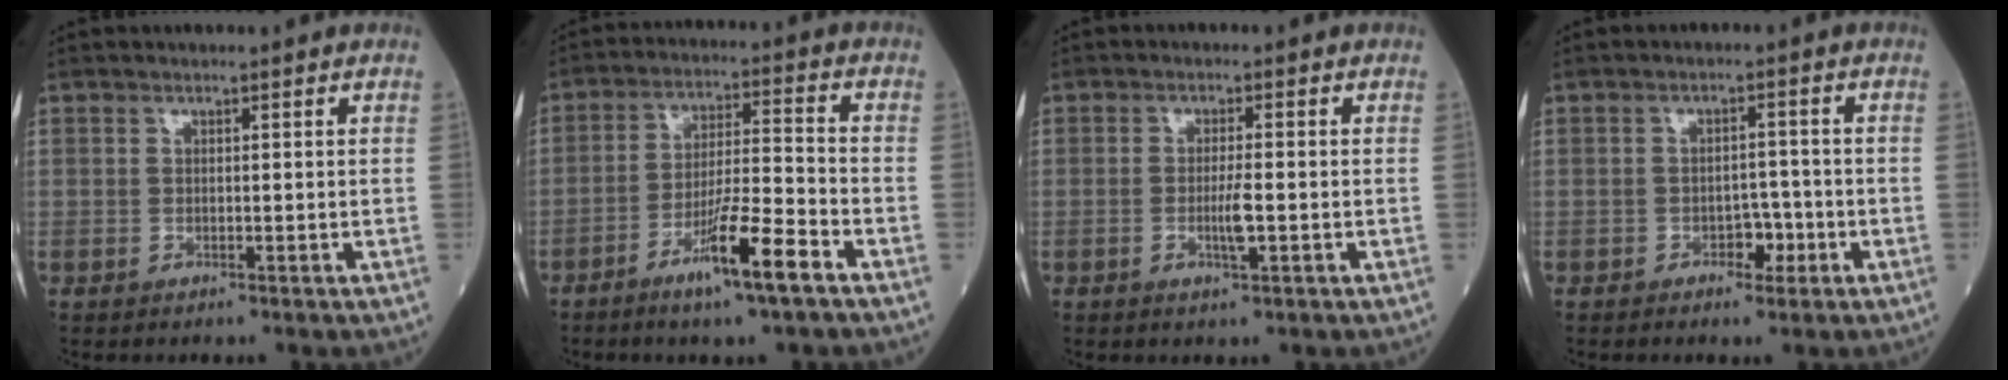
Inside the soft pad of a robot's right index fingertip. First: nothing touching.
{"total": 9.8, "force": [-5.7, 0.0, 8.0], "torque": [-0.142, -0.009, -0.101]}
{"total": 3.1, "force": [-0.8, 0.1, 3.0], "torque": [-0.059, -0.004, -0.015]}
{"total": 3.0, "force": [-1.5, 1.8, 2.0], "torque": [-0.020, 0.008, -0.021]}